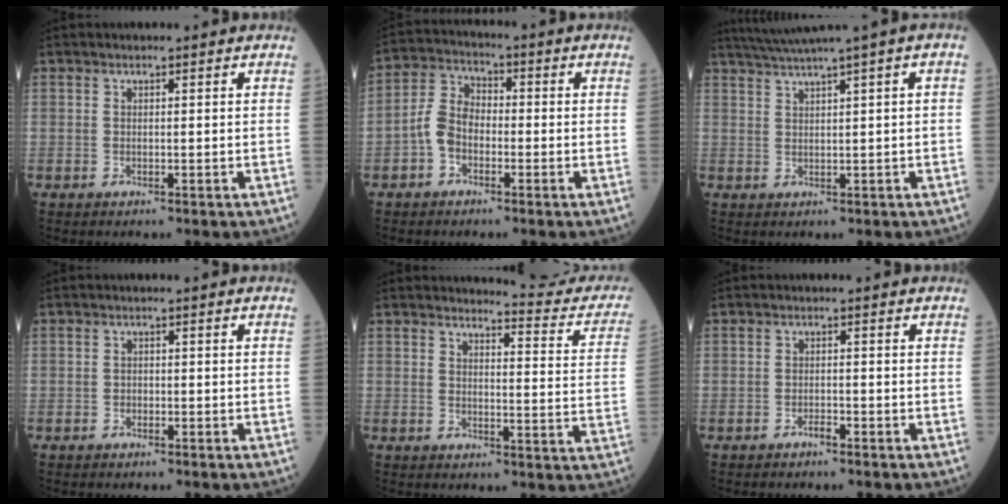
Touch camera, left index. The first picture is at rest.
{"total": 5.8, "force": [-1.9, 4.2, 3.6], "torque": [-0.086, 0.018, -0.044]}
{"total": 5.4, "force": [3.6, -1.4, 3.8], "torque": [-0.073, 0.016, 0.068]}
{"total": 0.7, "force": [-0.4, 0.5, 0.3], "torque": [-0.002, 0.001, -0.008]}
{"total": 10.6, "force": [10.5, -0.3, 1.2], "torque": [-0.008, -0.080, 0.105]}
{"total": 1.0, "force": [-0.8, 0.1, 0.5], "torque": [-0.009, 0.001, -0.013]}